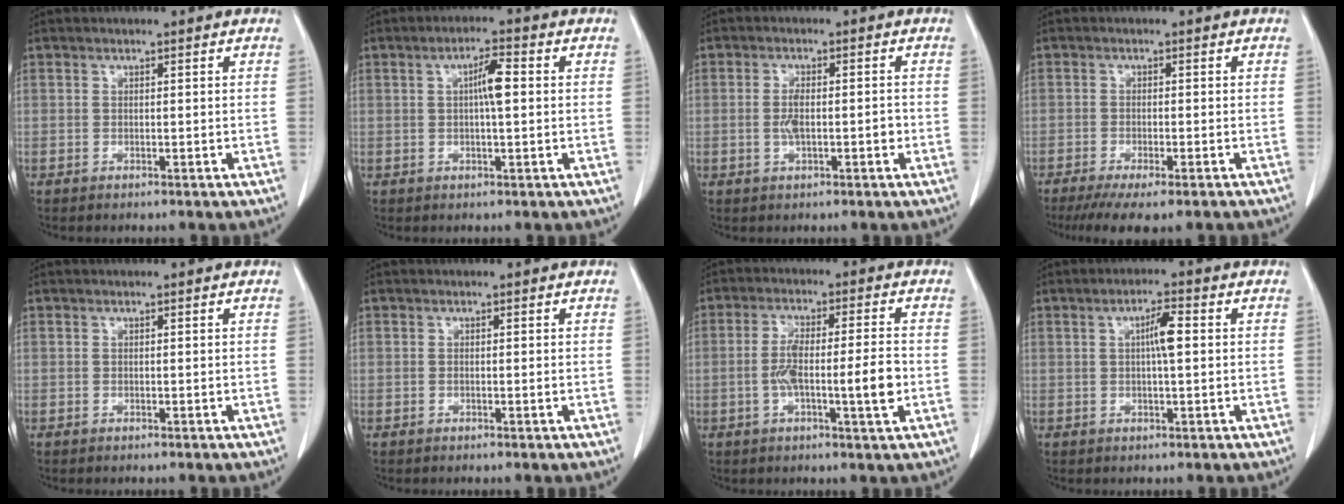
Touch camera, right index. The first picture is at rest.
{"total": 4.1, "force": [0.5, 0.5, 4.1], "torque": [-0.071, 0.006, 0.006]}
{"total": 4.1, "force": [-0.7, 1.4, 3.7], "torque": [-0.075, 0.005, -0.011]}
{"total": 9.3, "force": [-7.4, 1.5, 5.5], "torque": [-0.071, -0.016, -0.110]}
{"total": 0.0}
{"total": 0.0}
{"total": 8.8, "force": [-1.7, 0.8, 8.5], "torque": [-0.153, 0.005, -0.031]}
{"total": 3.8, "force": [0.5, 0.4, 3.8], "torque": [-0.066, 0.005, 0.007]}